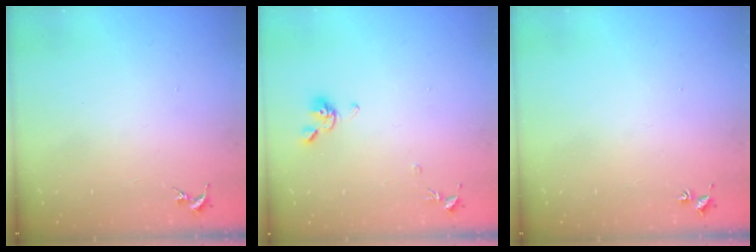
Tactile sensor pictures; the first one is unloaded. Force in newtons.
{"total": 8.6, "press": 8.5, "slide": 1.1}
{"total": 1.8, "press": 1.8, "slide": 0.2}